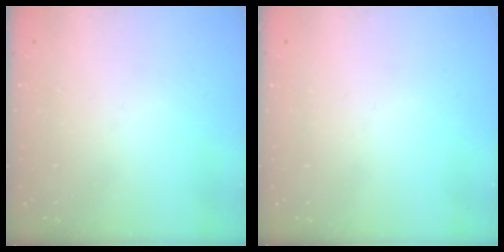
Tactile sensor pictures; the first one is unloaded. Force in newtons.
{"total": 0.0}